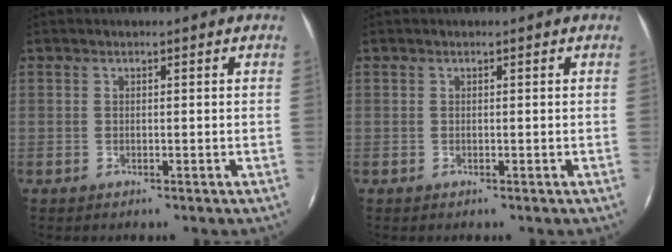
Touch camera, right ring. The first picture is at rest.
{"total": 0.0}